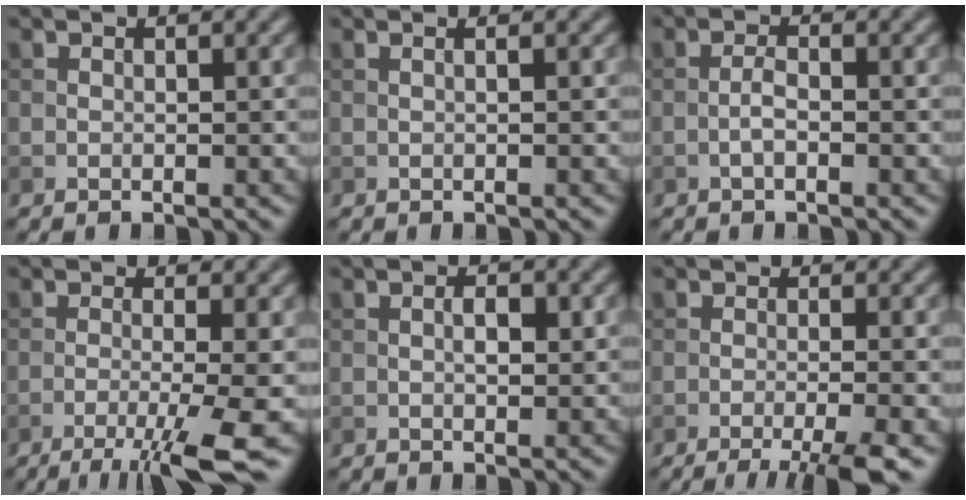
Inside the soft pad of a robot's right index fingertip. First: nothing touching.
{"total": 1.3, "force": [0.4, 0.4, 1.2], "torque": [-0.009, -0.001, -0.007]}
{"total": 1.4, "force": [-0.7, 0.4, 1.2], "torque": [-0.026, 0.003, -0.016]}
{"total": 7.0, "force": [-3.3, 1.1, 6.1], "torque": [-0.089, -0.005, -0.060]}
{"total": 1.8, "force": [0.2, 0.8, 1.6], "torque": [-0.024, -0.002, 0.002]}
{"total": 5.3, "force": [-3.1, 0.9, 4.2], "torque": [-0.052, -0.001, -0.054]}